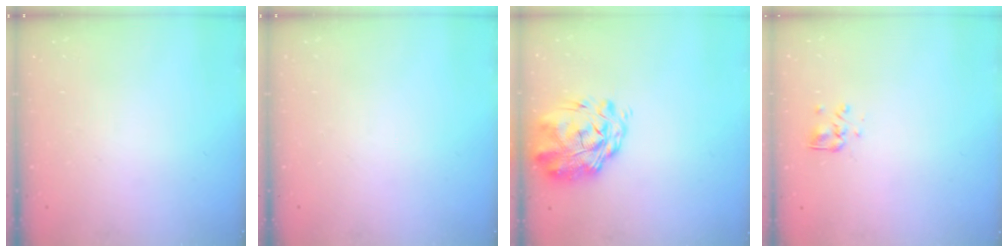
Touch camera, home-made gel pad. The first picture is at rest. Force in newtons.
{"total": 0.0}
{"total": 3.2, "press": 2.7, "slide": 1.6}
{"total": 2.9, "press": 2.6, "slide": 1.3}